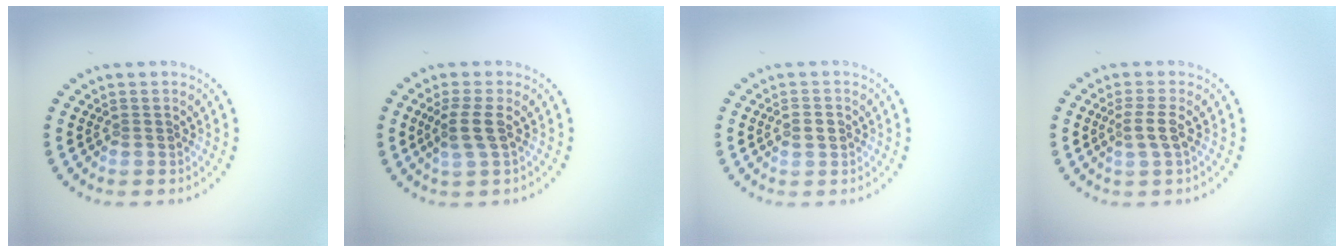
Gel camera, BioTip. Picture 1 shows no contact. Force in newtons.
{"total": 2.2, "press": 1.9, "slide": 1.2}
{"total": 1.2, "press": 1.2, "slide": 0.1}
{"total": 1.7, "press": 1.3, "slide": 1.1}